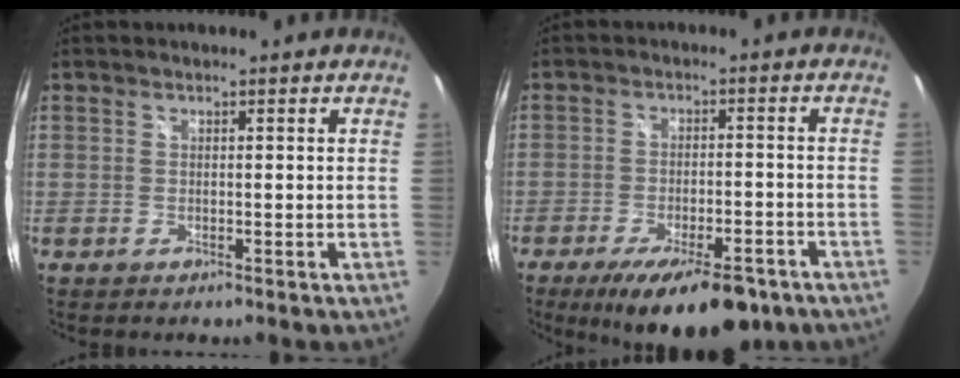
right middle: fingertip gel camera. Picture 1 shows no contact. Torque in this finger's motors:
{"motor_torque": [1.06, -1.07, 0.36, 0.19]}